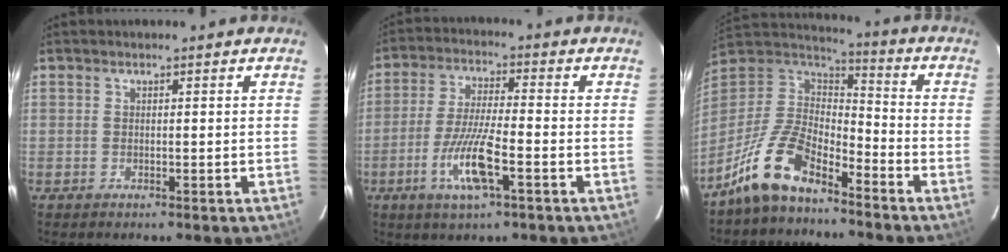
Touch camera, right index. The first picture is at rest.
{"total": 9.5, "force": [-3.8, 1.1, 8.7], "torque": [-0.172, -0.011, -0.071]}
{"total": 12.0, "force": [-8.9, 4.6, 6.7], "torque": [-0.148, 0.020, -0.175]}